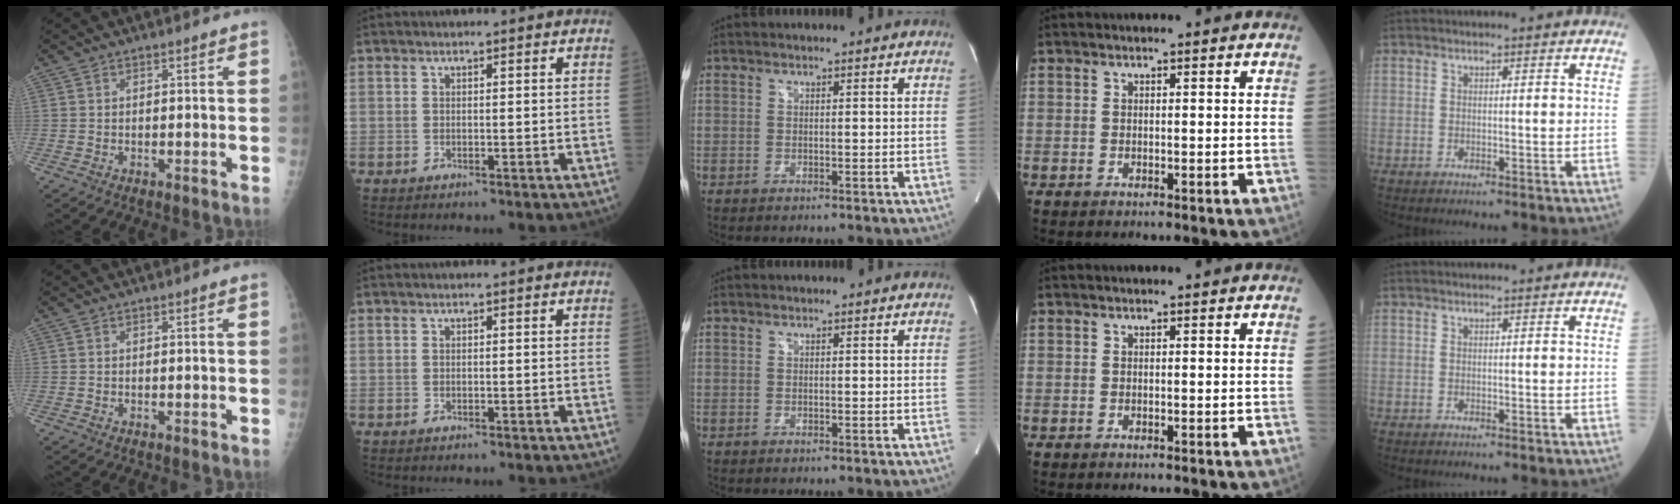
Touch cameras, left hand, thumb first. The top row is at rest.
{}